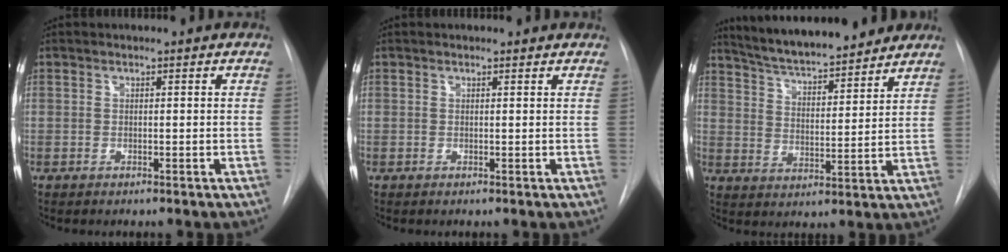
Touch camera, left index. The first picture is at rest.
{"total": 1.8, "force": [1.8, 0.5, 0.3], "torque": [-0.012, 0.009, 0.014]}
{"total": 16.3, "force": [14.5, 2.5, 7.0], "torque": [-0.113, 0.011, 0.224]}